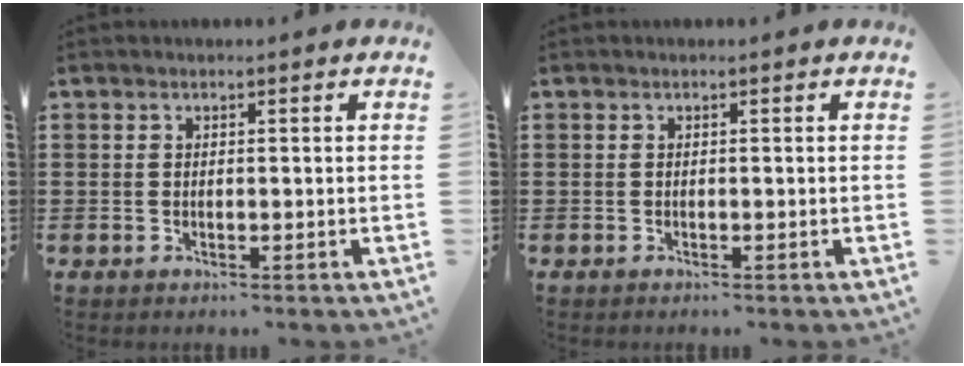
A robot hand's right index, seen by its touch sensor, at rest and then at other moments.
{"total": 0.0}